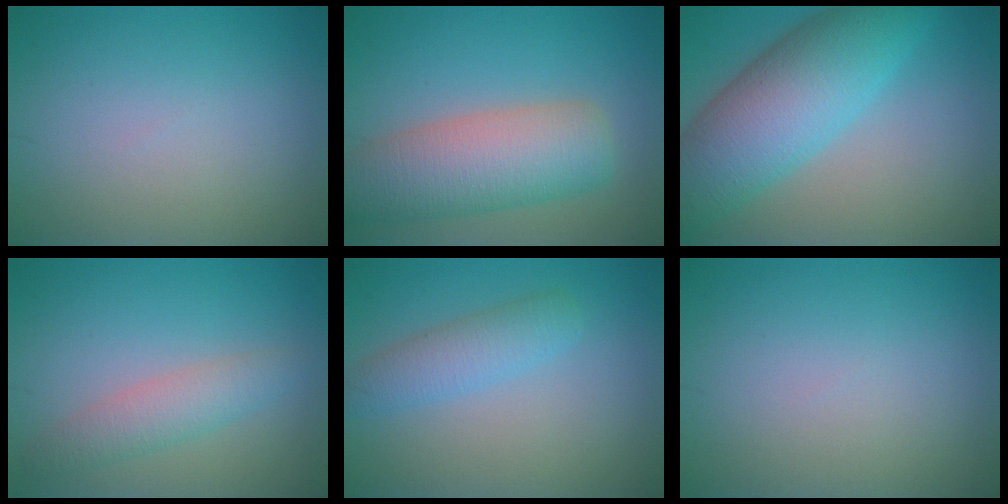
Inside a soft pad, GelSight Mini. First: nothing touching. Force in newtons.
{"total": 8.1, "press": 8.1, "slide": 0.6}
{"total": 10.0, "press": 10.0, "slide": 0.2}
{"total": 2.8, "press": 2.8, "slide": 0.1}
{"total": 3.0, "press": 3.0, "slide": 0.1}
{"total": 0.0}